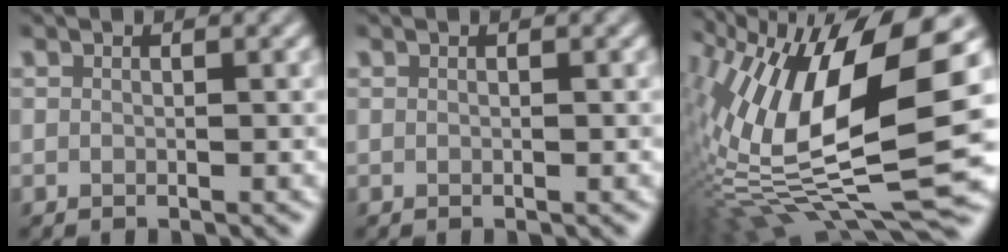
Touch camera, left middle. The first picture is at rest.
{"total": 0.0}
{"total": 18.4, "force": [1.1, 6.9, 17.0], "torque": [-0.322, 0.005, 0.006]}